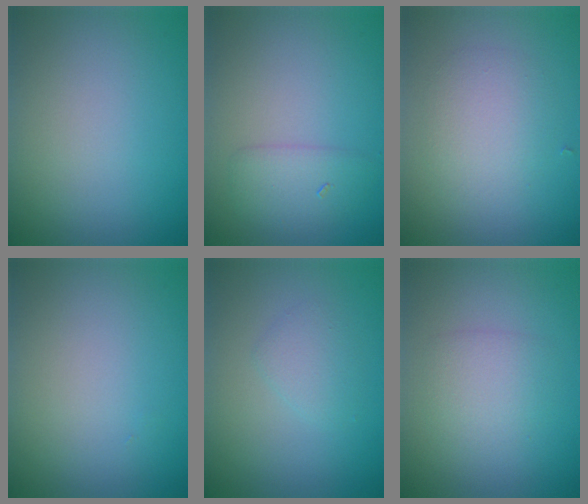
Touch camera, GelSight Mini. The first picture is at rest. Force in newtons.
{"total": 2.1, "press": 2.1, "slide": 0.1}
{"total": 3.0, "press": 3.0, "slide": 0.1}
{"total": 0.0}
{"total": 1.4, "press": 1.4, "slide": 0.1}
{"total": 2.3, "press": 2.3, "slide": 0.1}